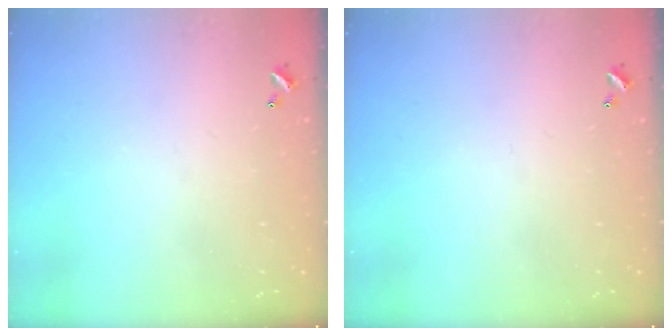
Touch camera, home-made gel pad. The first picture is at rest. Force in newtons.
{"total": 0.0}